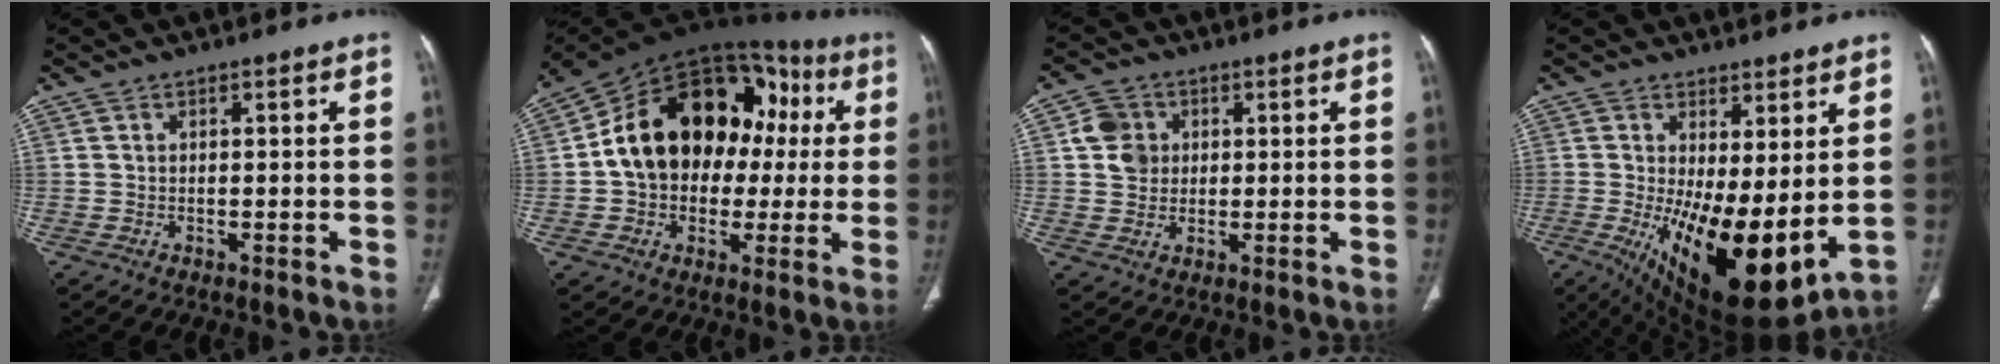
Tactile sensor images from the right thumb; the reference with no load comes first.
{"total": 24.4, "force": [2.1, 17.2, 17.2], "torque": [-0.241, 0.056, 0.032]}
{"total": 5.8, "force": [1.3, 5.1, 2.3], "torque": [-0.024, 0.001, 0.021]}
{"total": 17.6, "force": [-0.7, 6.9, 16.2], "torque": [-0.271, -0.040, 0.013]}